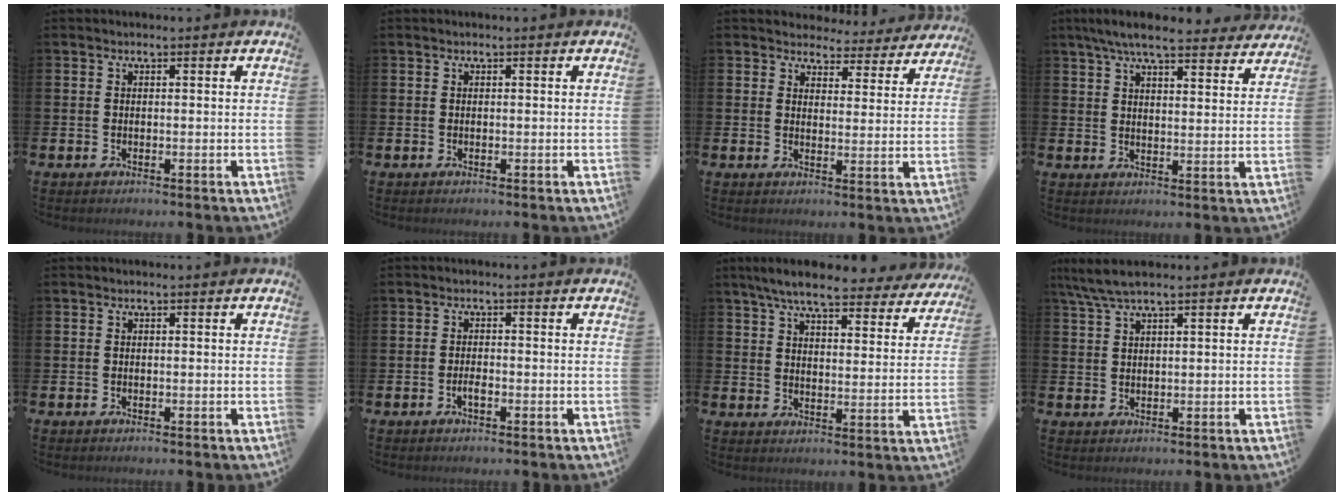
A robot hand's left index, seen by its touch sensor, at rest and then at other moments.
{"total": 0.0}
{"total": 4.0, "force": [3.8, 1.4, 0.0], "torque": [-0.005, -0.033, 0.062]}
{"total": 7.3, "force": [6.7, 1.1, 2.8], "torque": [-0.059, -0.031, 0.118]}
{"total": 0.0}
{"total": 1.4, "force": [-0.6, 0.4, 1.1], "torque": [-0.030, 0.002, -0.010]}
{"total": 7.4, "force": [6.7, 1.1, 3.1], "torque": [-0.069, -0.037, 0.113]}
{"total": 4.2, "force": [3.4, 0.4, 2.5], "torque": [-0.058, -0.004, 0.062]}